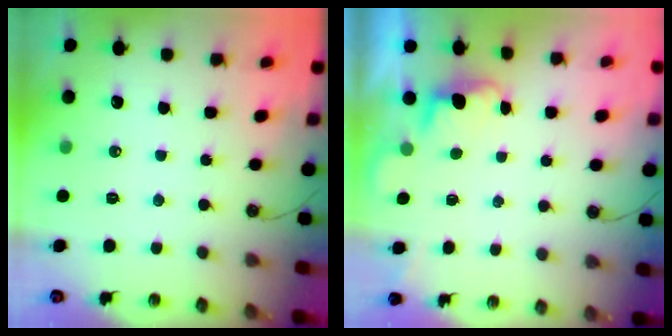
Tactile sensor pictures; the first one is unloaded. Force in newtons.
{"total": 0.9, "press": 0.6, "slide": 0.7}